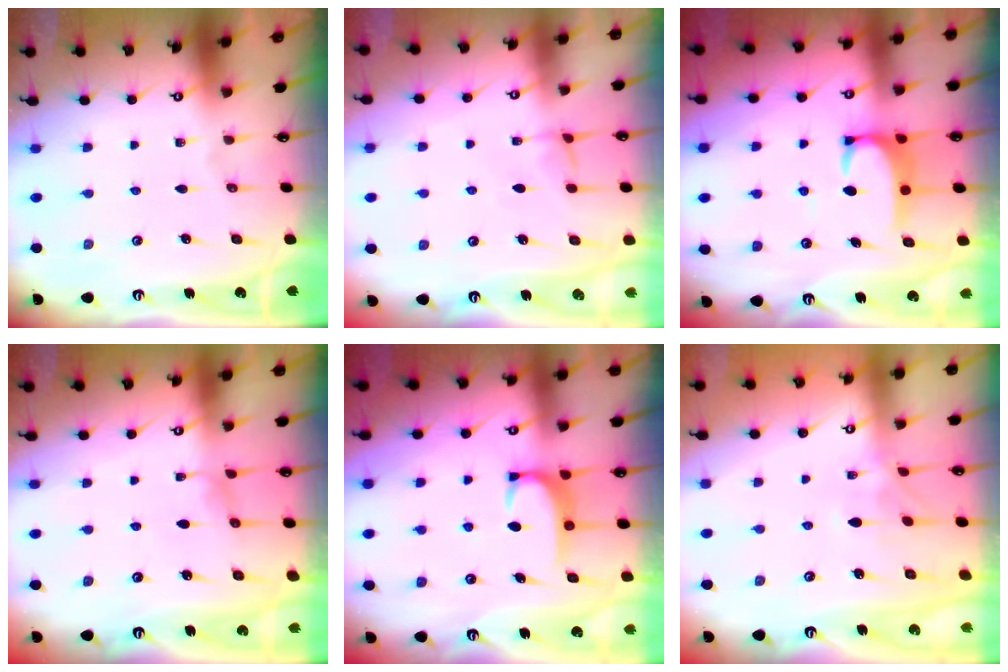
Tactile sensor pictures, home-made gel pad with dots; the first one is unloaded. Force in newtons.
{"total": 1.8, "press": 1.7, "slide": 0.5}
{"total": 3.5, "press": 3.4, "slide": 0.9}
{"total": 1.5, "press": 1.4, "slide": 0.3}
{"total": 2.7, "press": 2.6, "slide": 0.4}
{"total": 2.0, "press": 1.8, "slide": 0.9}